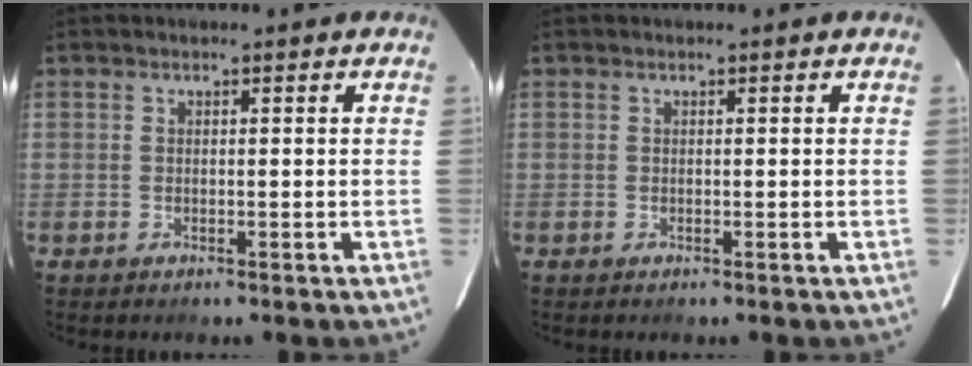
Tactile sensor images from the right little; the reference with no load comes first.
{"total": 0.0}